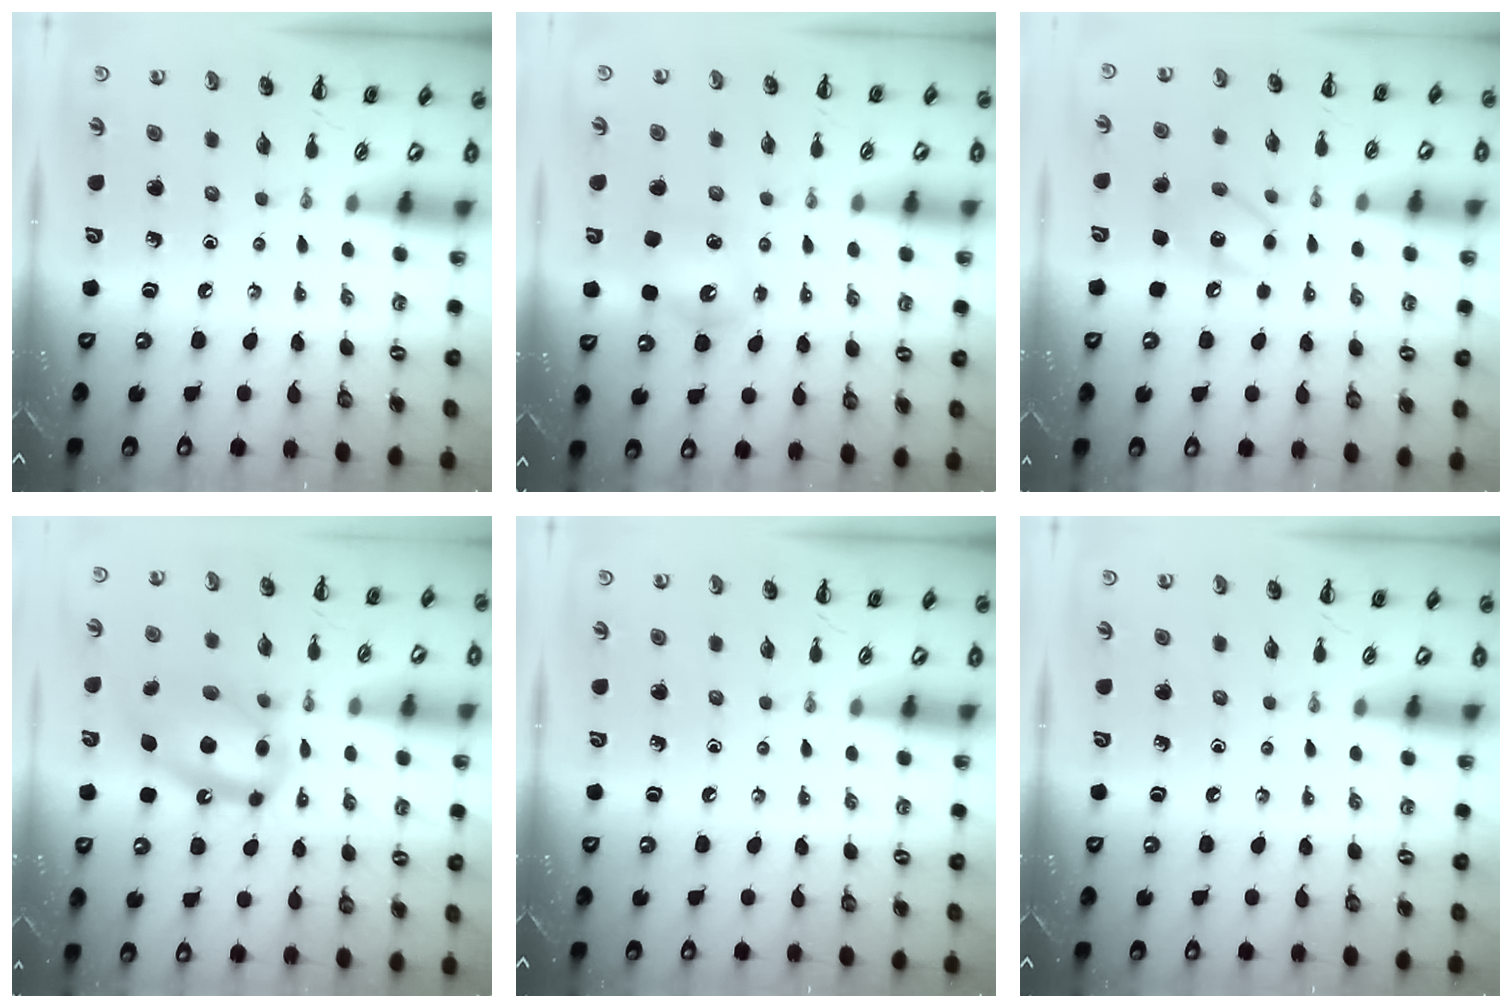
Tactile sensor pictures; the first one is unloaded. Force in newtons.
{"total": 6.8, "press": 6.6, "slide": 1.8}
{"total": 8.6, "press": 8.6, "slide": 0.7}
{"total": 14.7, "press": 14.2, "slide": 3.6}
{"total": 0.0}
{"total": 0.0}